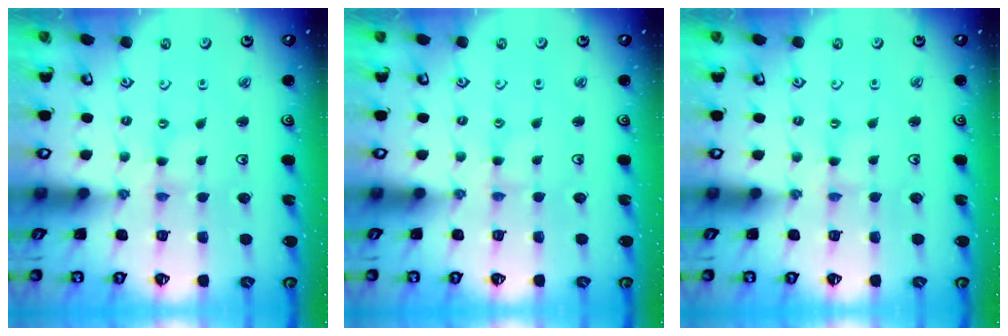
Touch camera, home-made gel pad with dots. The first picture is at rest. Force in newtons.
{"total": 1.3, "press": 1.3, "slide": 0.2}
{"total": 0.7, "press": 0.7, "slide": 0.1}